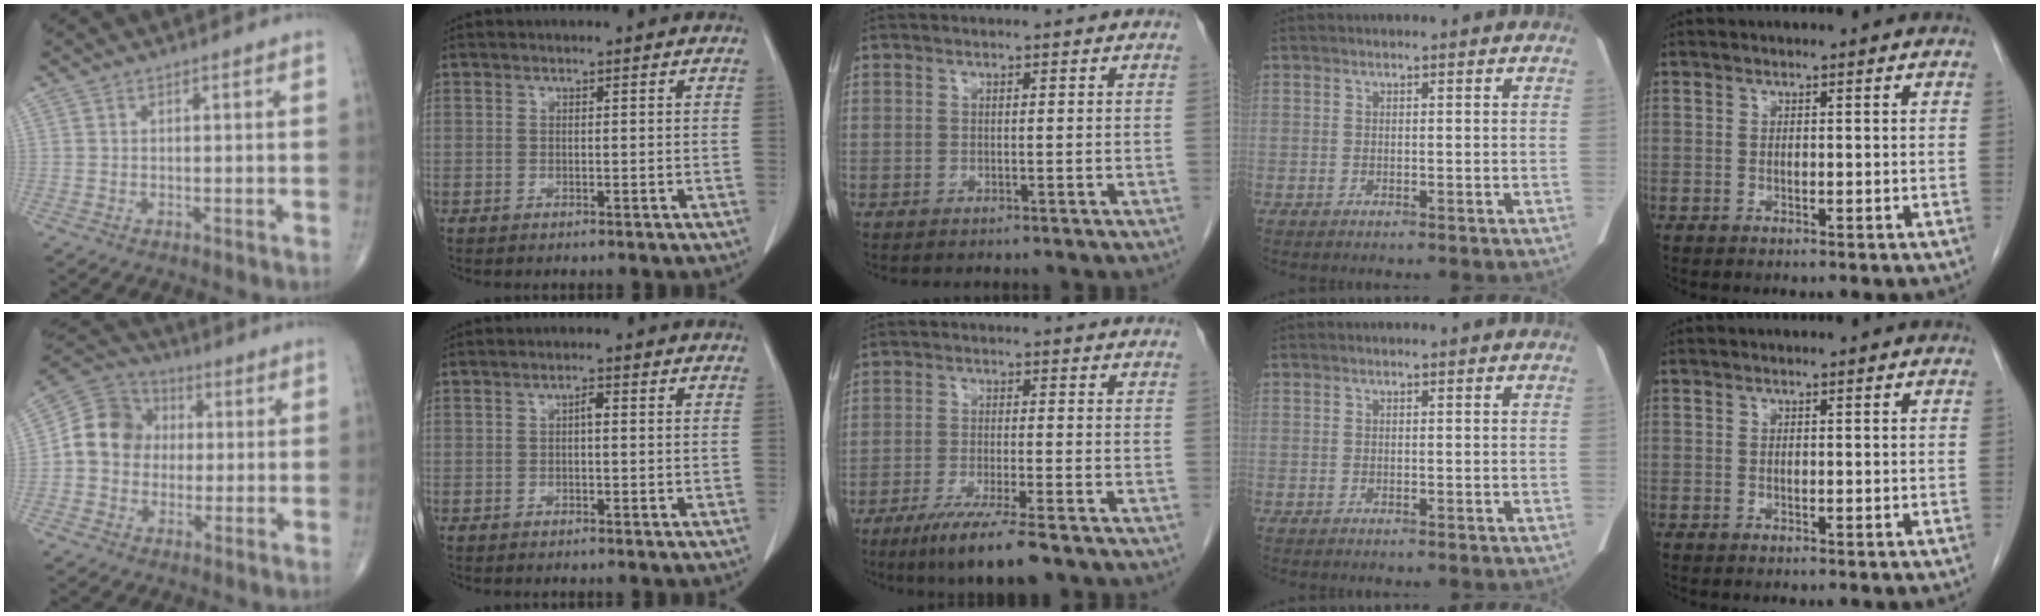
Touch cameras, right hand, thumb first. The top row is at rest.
{"thumb": {"total": 10.7, "force": [0.4, 9.3, 5.1], "torque": [-0.068, 0.028, -0.008]}, "index": {"total": 1.6, "force": [0.3, 0.5, 1.5], "torque": [-0.020, 0.004, 0.004]}, "middle": {"total": 8.4, "force": [-5.8, 0.1, 6.1], "torque": [-0.105, -0.023, -0.095]}}